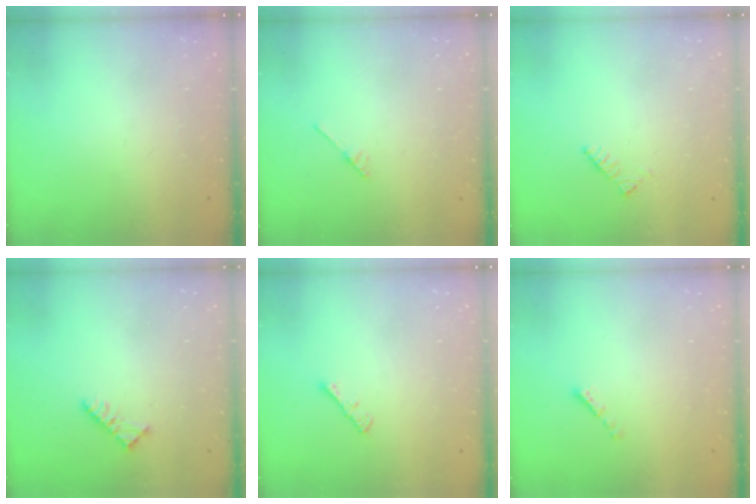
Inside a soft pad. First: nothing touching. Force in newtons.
{"total": 1.9, "press": 1.8, "slide": 0.3}
{"total": 2.9, "press": 2.9, "slide": 0.5}
{"total": 5.2, "press": 5.1, "slide": 0.8}
{"total": 1.3, "press": 1.2, "slide": 0.4}
{"total": 0.7, "press": 0.5, "slide": 0.4}